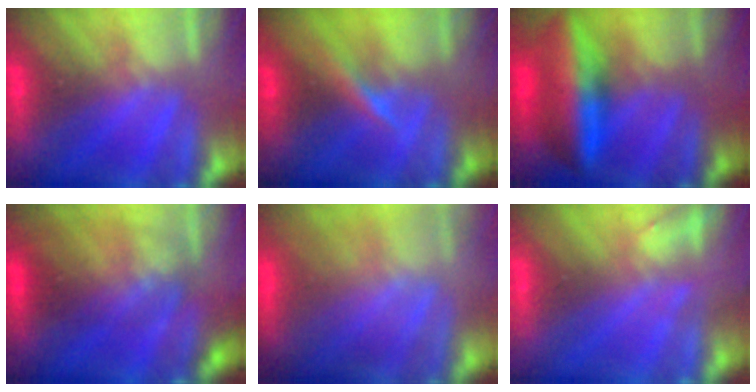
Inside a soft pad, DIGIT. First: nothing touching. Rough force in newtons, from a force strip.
{"total": 2.9}
{"total": 5.8}
{"total": 2.8}
{"total": 10.5}
{"total": 2.3}